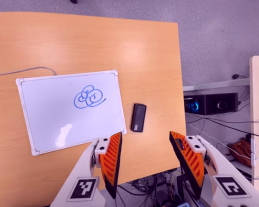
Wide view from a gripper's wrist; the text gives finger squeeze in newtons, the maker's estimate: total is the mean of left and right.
{"total": 0.0}